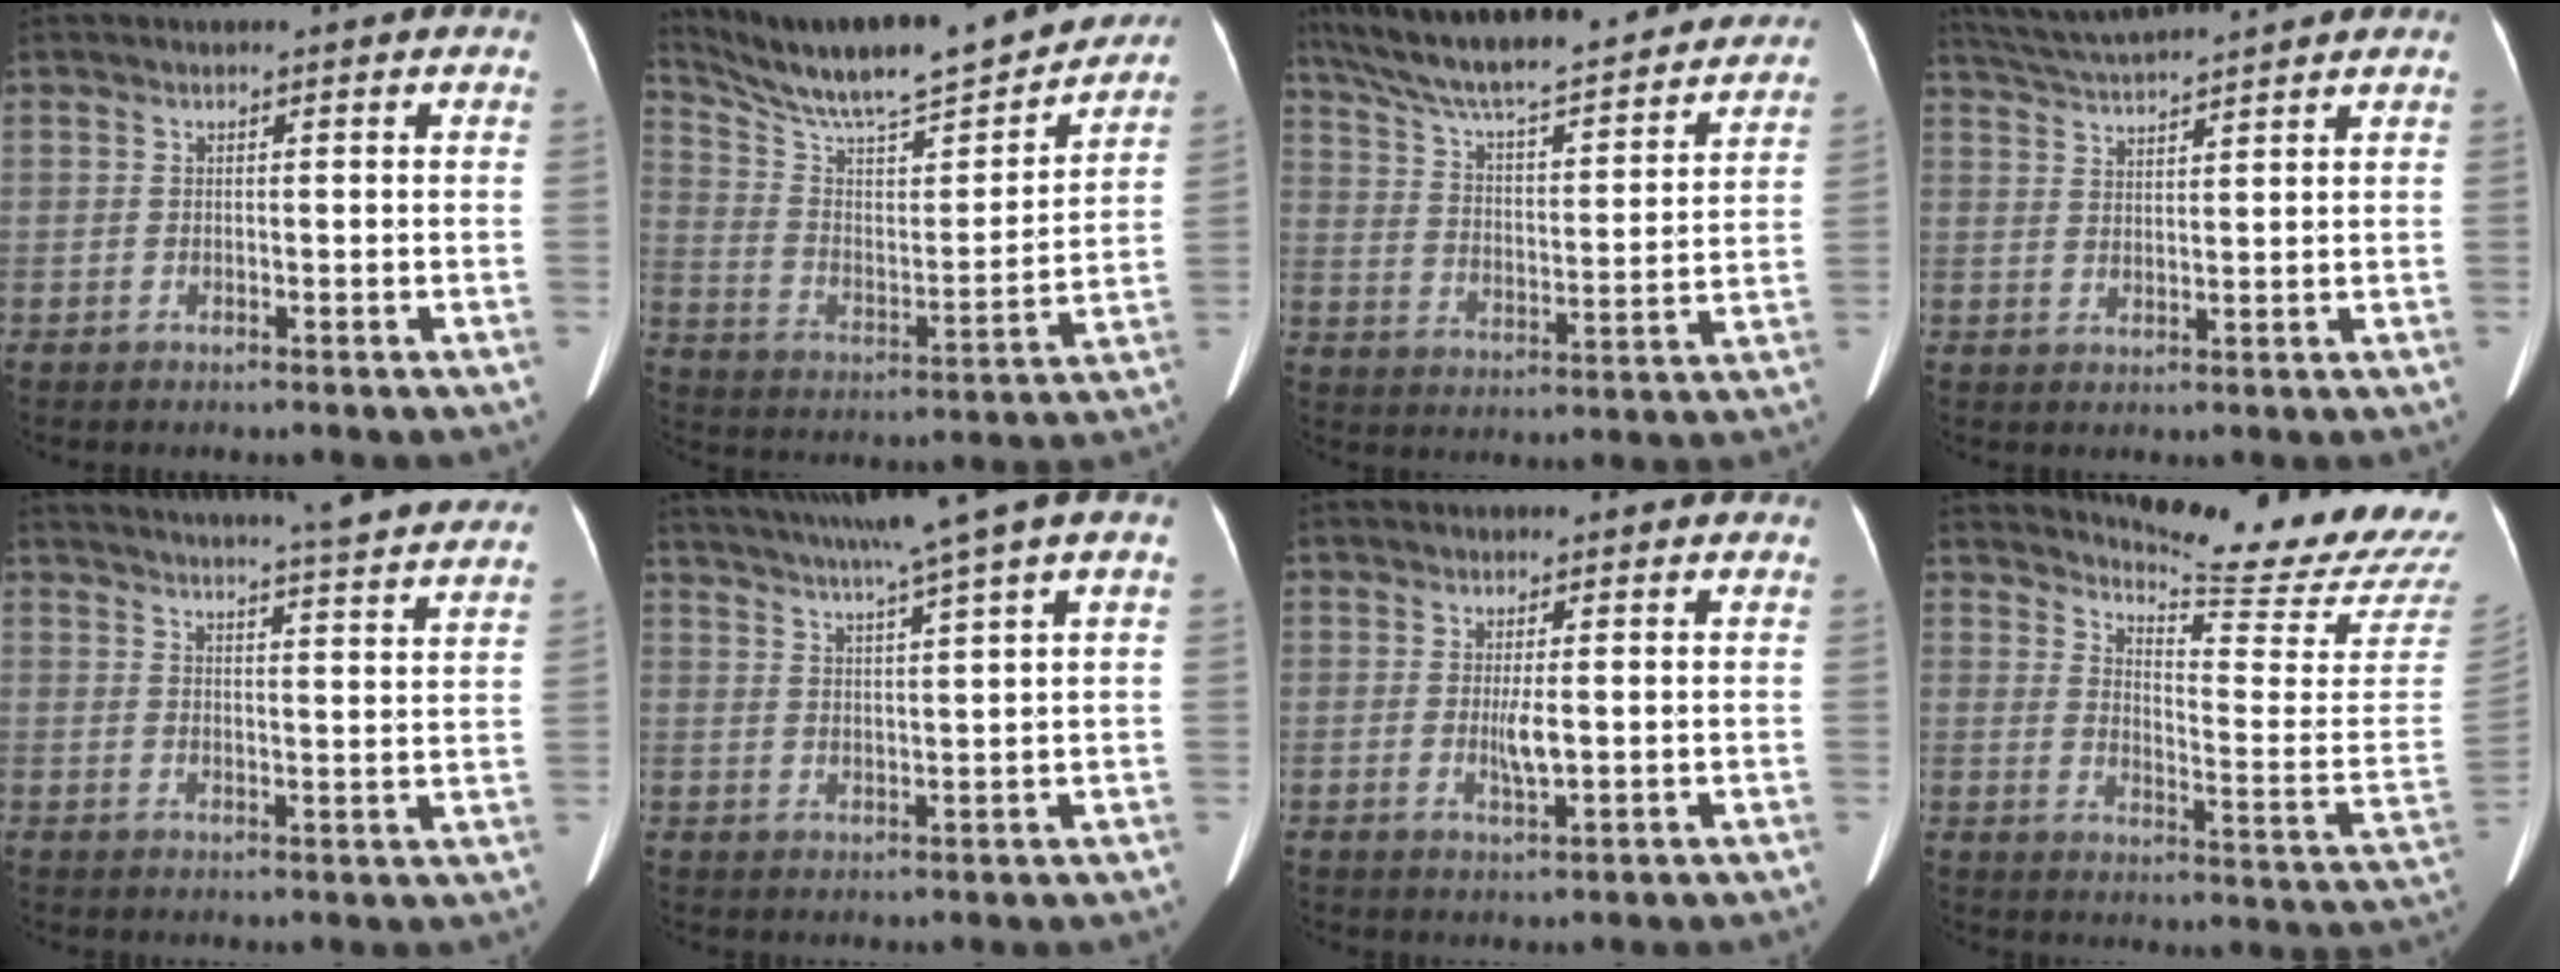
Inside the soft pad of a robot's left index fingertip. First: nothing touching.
{"total": 23.2, "force": [20.8, 2.6, 10.0], "torque": [-0.178, -0.005, 0.318]}
{"total": 29.0, "force": [25.7, 4.5, 12.8], "torque": [-0.217, -0.012, 0.350]}
{"total": 8.5, "force": [7.9, -1.0, 2.8], "torque": [-0.062, 0.025, 0.136]}
{"total": 24.9, "force": [23.1, 0.3, 9.4], "torque": [-0.143, -0.042, 0.278]}
{"total": 13.6, "force": [10.5, -1.8, 8.4], "torque": [-0.139, 0.010, 0.151]}
{"total": 2.9, "force": [0.0, 0.4, 2.9], "torque": [-0.056, -0.006, 0.001]}
{"total": 19.5, "force": [18.7, -0.3, 5.6], "torque": [-0.093, -0.132, 0.226]}